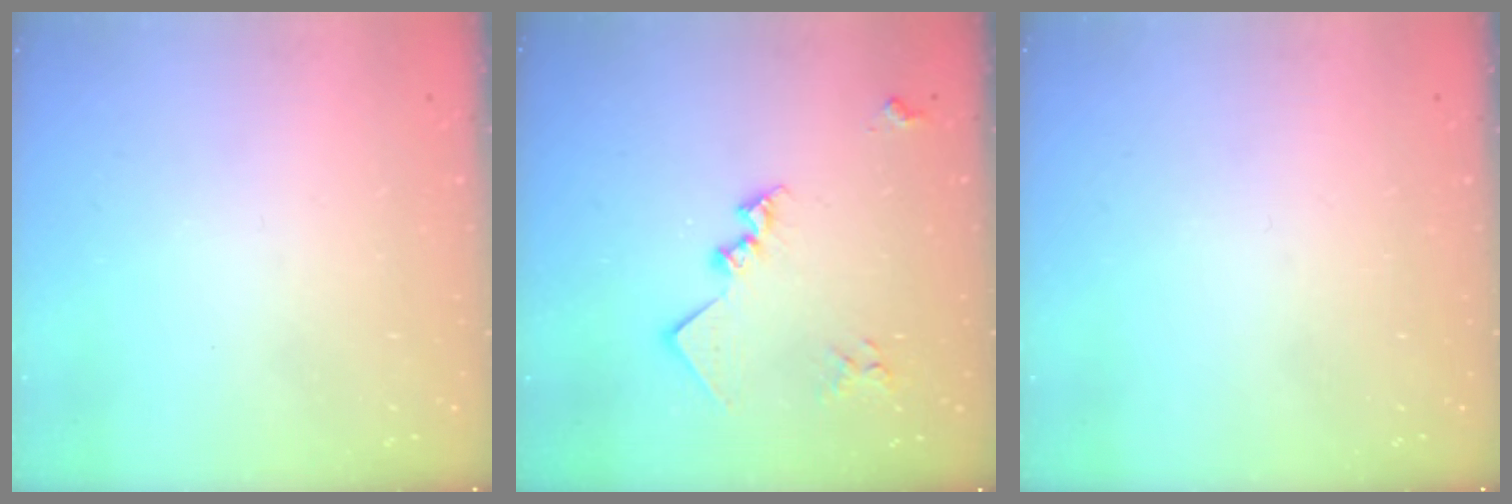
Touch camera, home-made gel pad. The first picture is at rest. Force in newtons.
{"total": 15.0, "press": 14.9, "slide": 0.9}
{"total": 0.0}